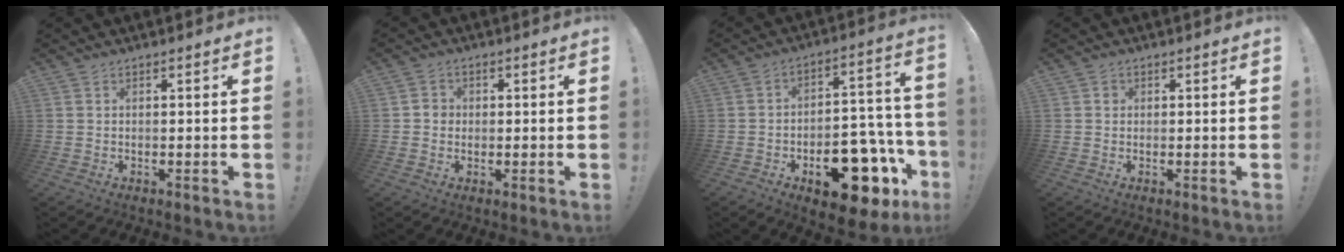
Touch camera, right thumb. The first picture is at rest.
{"total": 2.9, "force": [-0.4, 2.6, 1.3], "torque": [-0.011, 0.006, -0.010]}
{"total": 18.4, "force": [-9.3, 9.7, 12.7], "torque": [-0.138, 0.073, -0.134]}
{"total": 1.2, "force": [0.1, 1.2, 0.4], "torque": [0.001, 0.000, 0.000]}